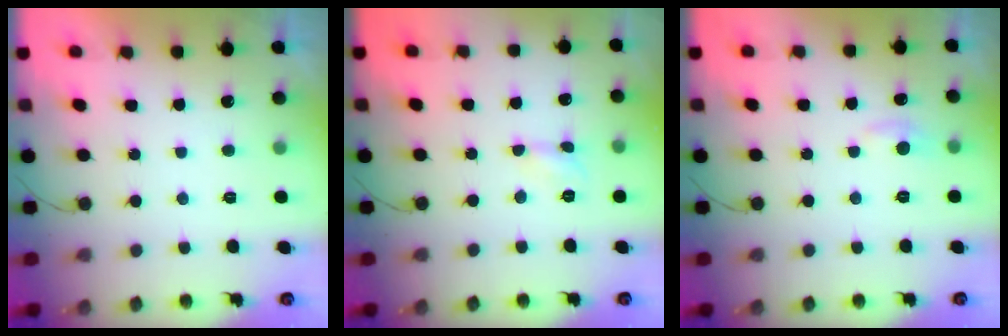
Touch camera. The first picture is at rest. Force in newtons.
{"total": 2.8, "press": 2.8, "slide": 0.4}
{"total": 5.2, "press": 5.2, "slide": 0.6}